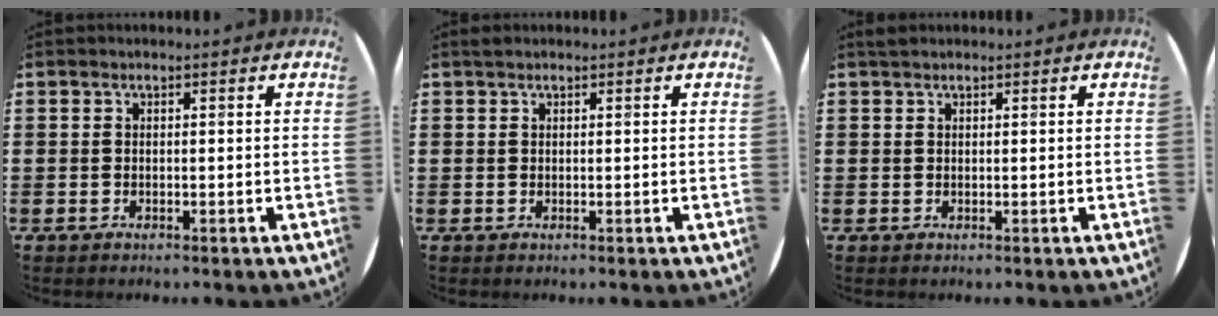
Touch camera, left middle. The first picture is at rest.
{"total": 0.7, "force": [0.6, 0.3, -0.1], "torque": [0.008, -0.001, 0.011]}
{"total": 1.0, "force": [0.9, 0.4, 0.0], "torque": [0.006, 0.001, 0.016]}